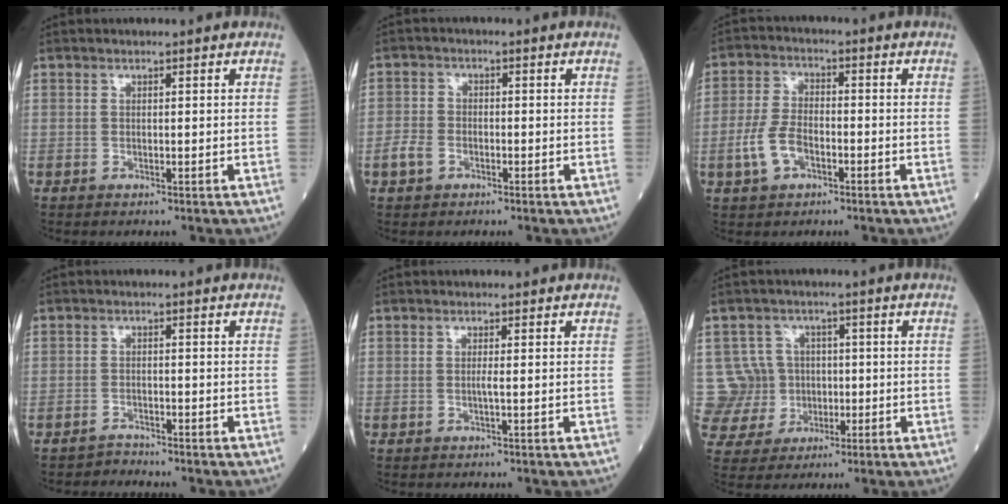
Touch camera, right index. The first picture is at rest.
{"total": 3.2, "force": [-1.5, 2.2, 1.7], "torque": [-0.039, 0.005, -0.027]}
{"total": 6.1, "force": [-2.3, 3.3, 4.6], "torque": [-0.110, 0.008, -0.044]}
{"total": 1.7, "force": [-1.4, 0.1, -0.8], "torque": [0.021, -0.006, -0.025]}
{"total": 0.8, "force": [-0.1, -0.2, 0.7], "torque": [-0.013, -0.001, -0.005]}
{"total": 8.0, "force": [0.2, 8.0, 0.5], "torque": [-0.014, 0.025, 0.015]}